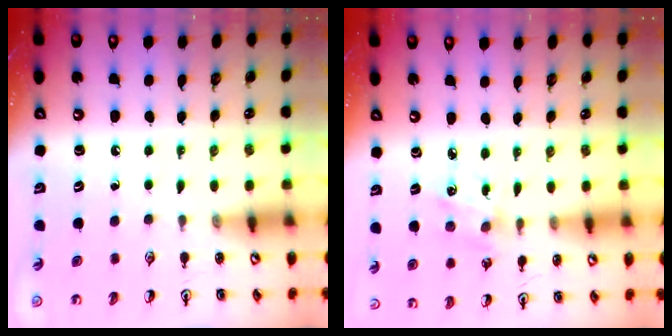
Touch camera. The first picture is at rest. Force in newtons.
{"total": 2.9, "press": 2.8, "slide": 0.8}